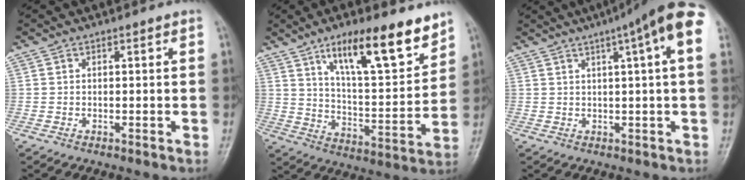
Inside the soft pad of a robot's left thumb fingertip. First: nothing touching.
{"total": 17.2, "force": [11.2, 4.9, 12.2], "torque": [-0.158, -0.063, 0.191]}
{"total": 13.0, "force": [5.8, 1.6, 11.5], "torque": [-0.153, 0.020, 0.070]}